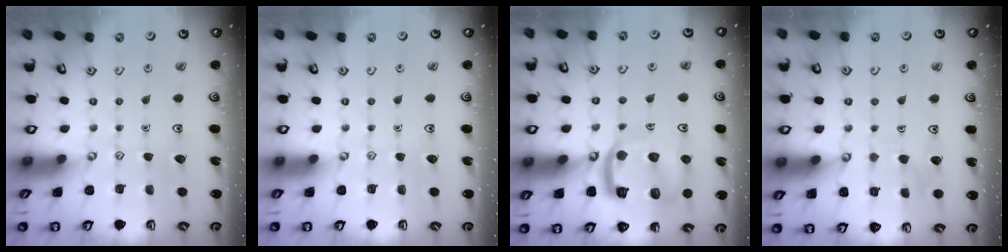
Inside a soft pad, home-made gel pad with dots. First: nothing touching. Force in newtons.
{"total": 0.0}
{"total": 14.5, "press": 14.4, "slide": 1.5}
{"total": 5.4, "press": 5.4, "slide": 0.5}